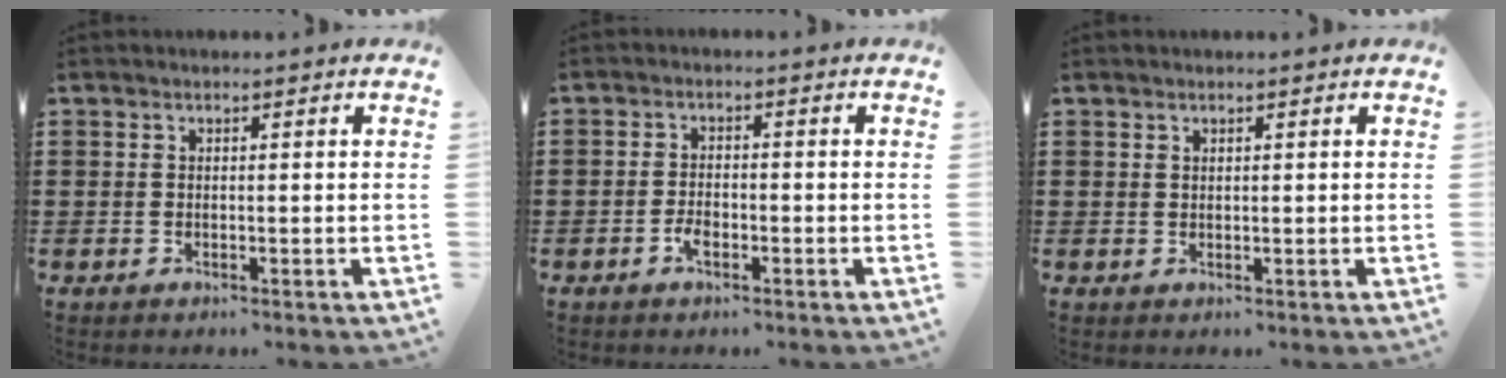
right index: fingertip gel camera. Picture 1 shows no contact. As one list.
[{"total": 2.4, "force": [-1.2, 1.0, 1.8], "torque": [-0.040, 0.000, -0.024]}, {"total": 0.7, "force": [0.5, 0.4, 0.1], "torque": [-0.004, 0.001, 0.010]}]